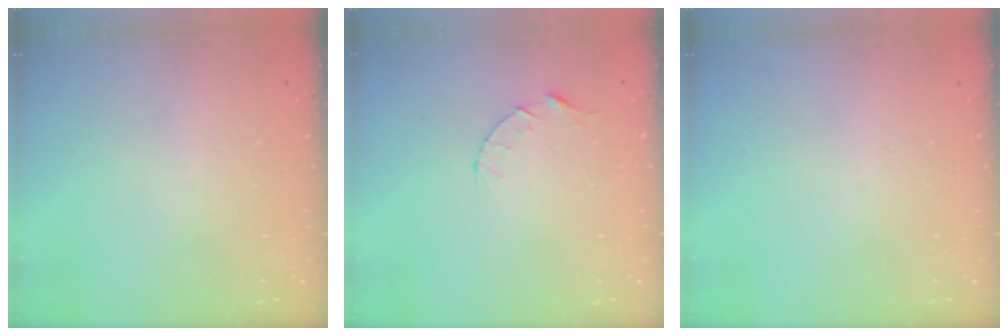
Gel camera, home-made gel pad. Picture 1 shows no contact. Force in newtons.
{"total": 4.3, "press": 4.2, "slide": 0.4}
{"total": 0.0}